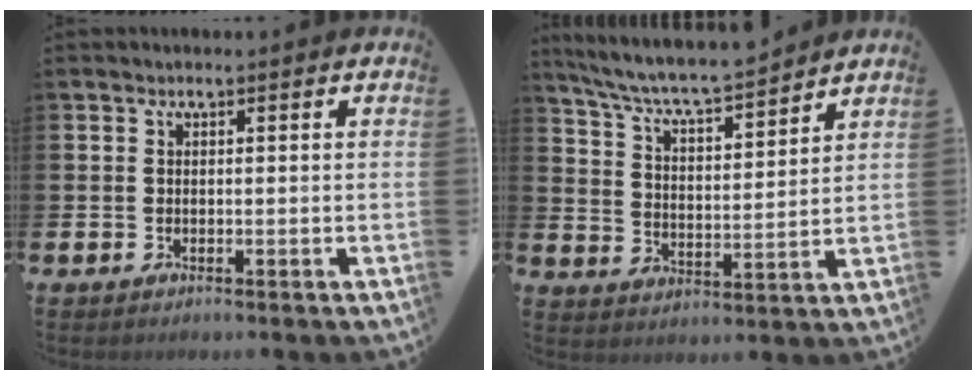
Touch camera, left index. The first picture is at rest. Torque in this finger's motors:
{"motor_torque": [0.17, -0.39, 0.86, 0.21]}